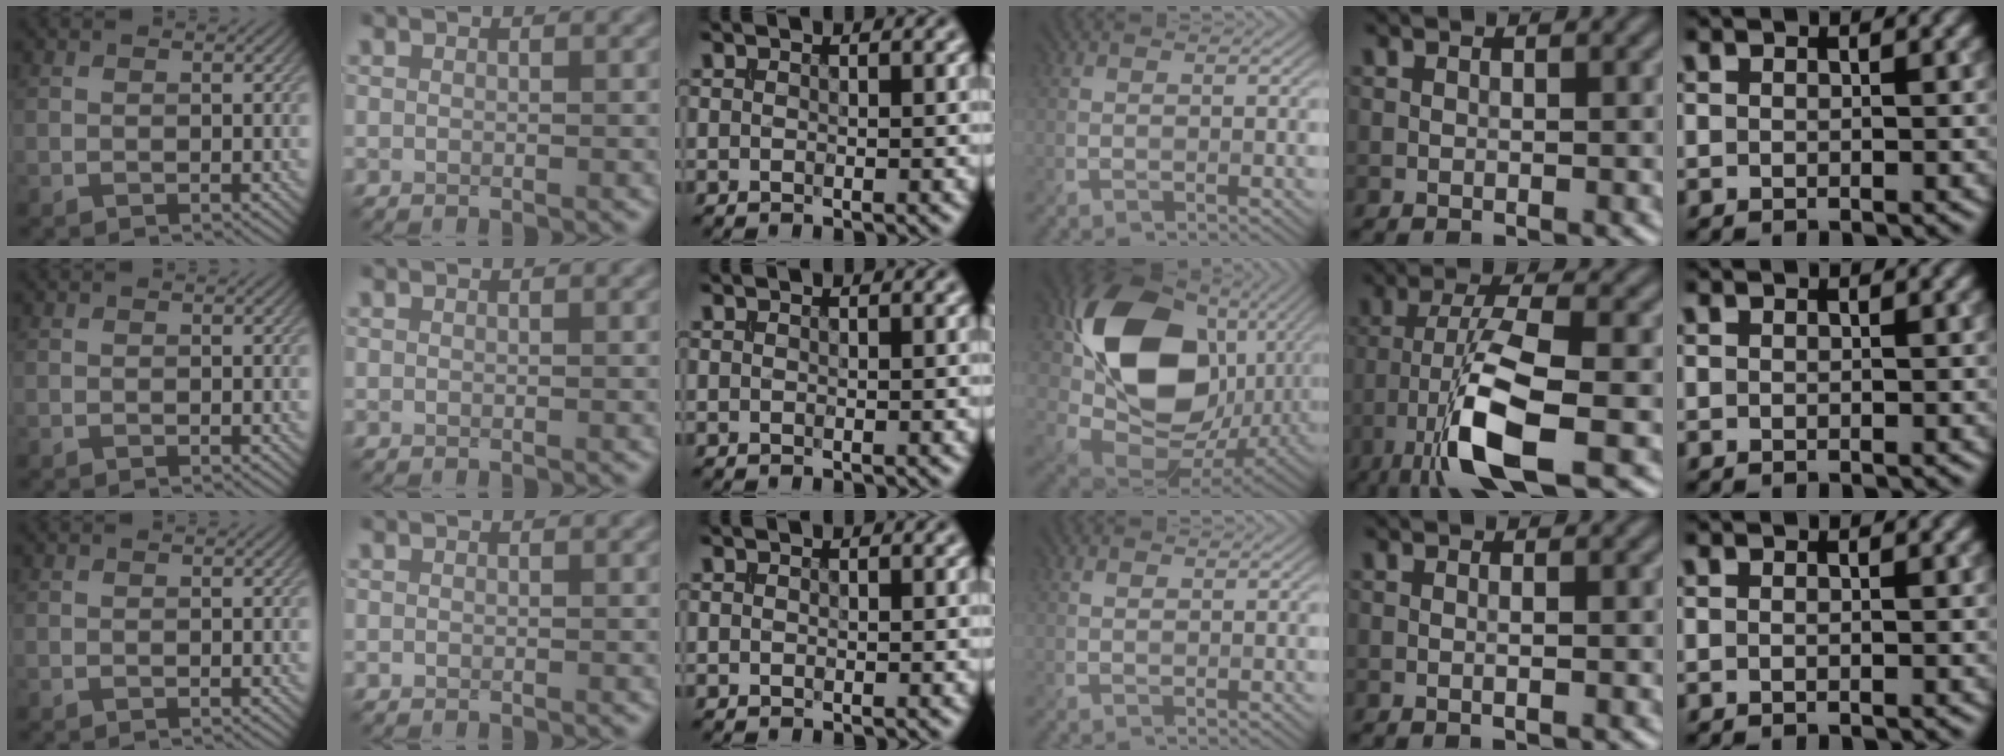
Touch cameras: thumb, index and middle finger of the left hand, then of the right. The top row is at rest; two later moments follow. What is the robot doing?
{"motion": "extract", "object": "drawer"}